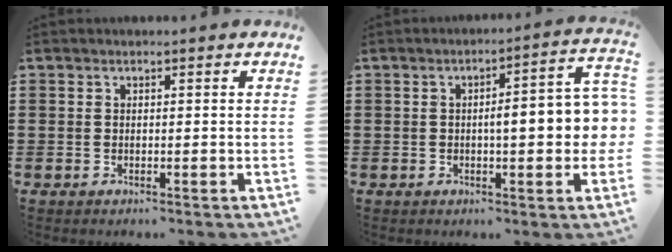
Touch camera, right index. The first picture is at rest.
{"total": 7.7, "force": [-0.5, 1.8, 7.5], "torque": [-0.098, -0.010, -0.017]}